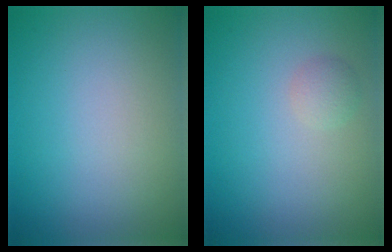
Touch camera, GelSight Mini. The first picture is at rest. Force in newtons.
{"total": 1.2, "press": 1.2, "slide": 0.0}